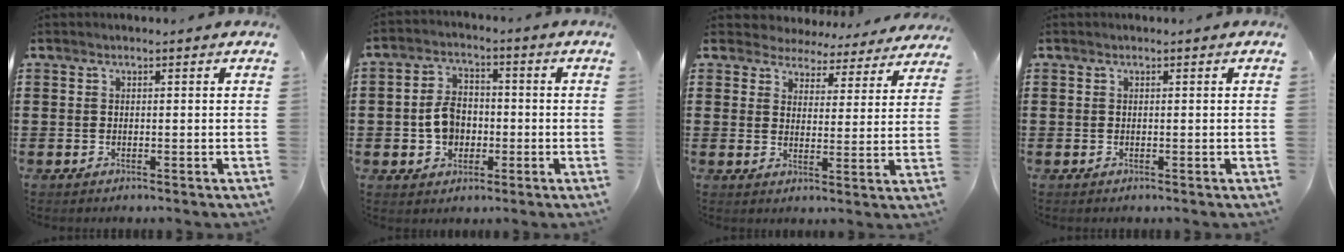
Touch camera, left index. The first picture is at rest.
{"total": 5.6, "force": [-1.0, 4.2, 3.5], "torque": [-0.078, 0.009, -0.021]}
{"total": 4.5, "force": [4.4, 0.9, -0.3], "torque": [-0.014, -0.033, 0.075]}
{"total": 0.0}